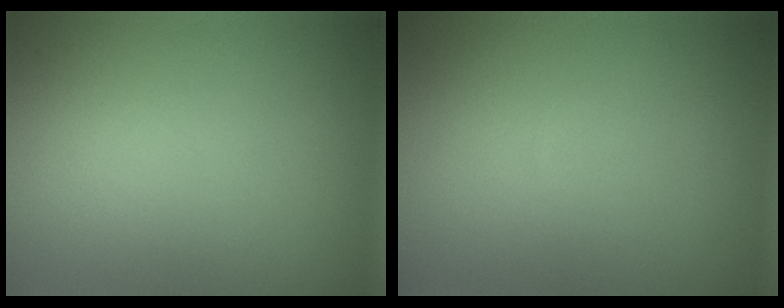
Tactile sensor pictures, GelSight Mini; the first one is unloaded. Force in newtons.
{"total": 0.0}